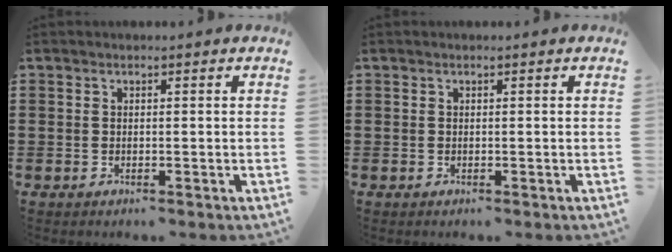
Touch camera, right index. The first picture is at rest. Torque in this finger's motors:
{"motor_torque": [-0.12, 0.12, 0.00, 0.00]}